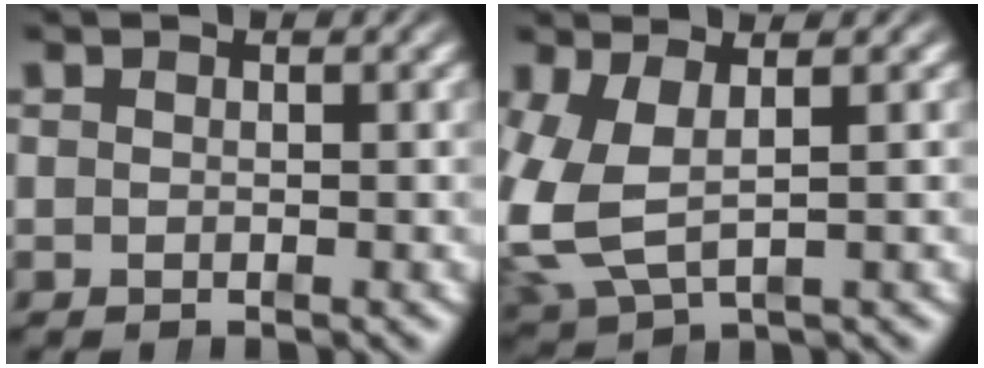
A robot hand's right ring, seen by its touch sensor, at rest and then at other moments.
{"total": 6.9, "force": [0.0, 5.2, 4.5], "torque": [-0.136, -0.021, 0.011]}